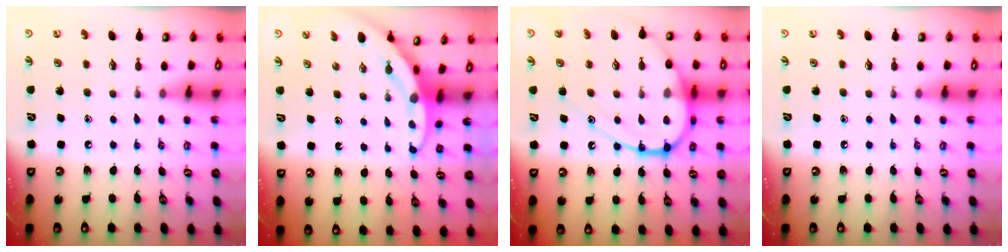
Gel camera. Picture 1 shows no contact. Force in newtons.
{"total": 3.2, "press": 3.2, "slide": 0.3}
{"total": 16.5, "press": 16.5, "slide": 0.8}
{"total": 0.0}